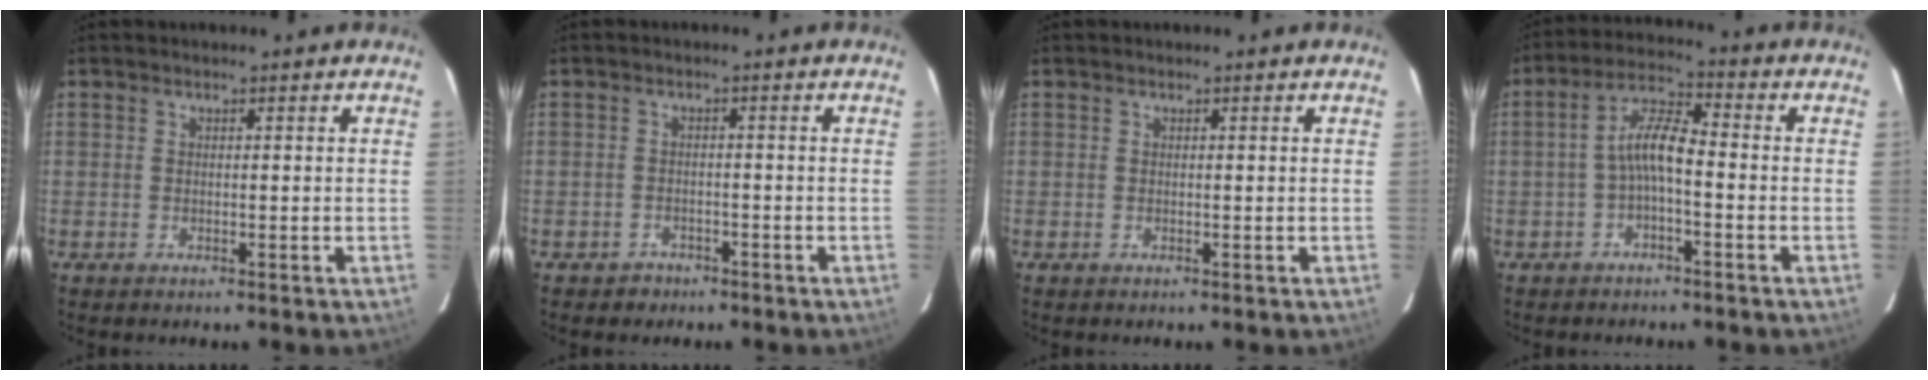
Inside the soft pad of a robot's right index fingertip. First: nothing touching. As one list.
[{"total": 2.9, "force": [-2.0, 2.2, 0.1], "torque": [-0.010, 0.009, -0.026]}, {"total": 0.0}, {"total": 5.9, "force": [-1.8, 1.5, 5.4], "torque": [-0.115, 0.018, -0.035]}]